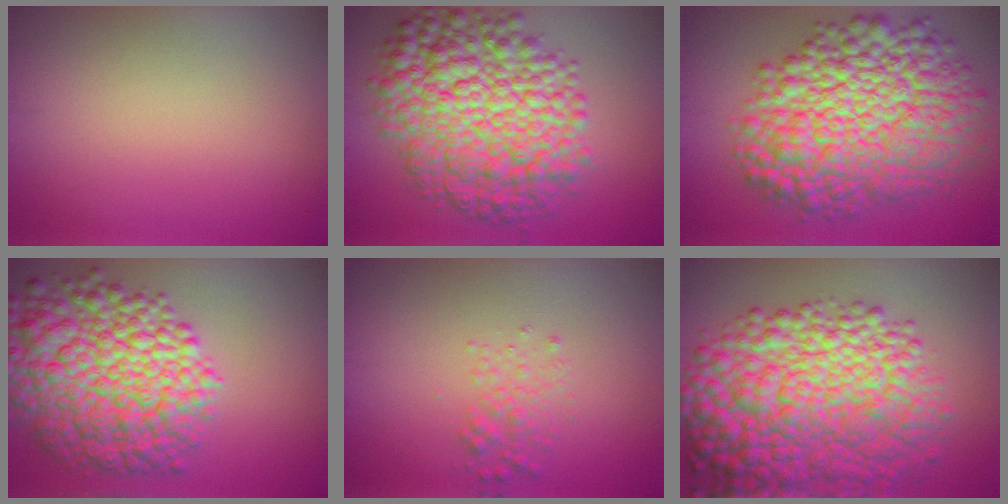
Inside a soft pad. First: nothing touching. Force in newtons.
{"total": 11.7, "press": 11.7, "slide": 0.2}
{"total": 13.9, "press": 13.9, "slide": 0.3}
{"total": 11.7, "press": 11.7, "slide": 0.3}
{"total": 1.6, "press": 1.6, "slide": 0.0}
{"total": 13.2, "press": 13.2, "slide": 0.2}